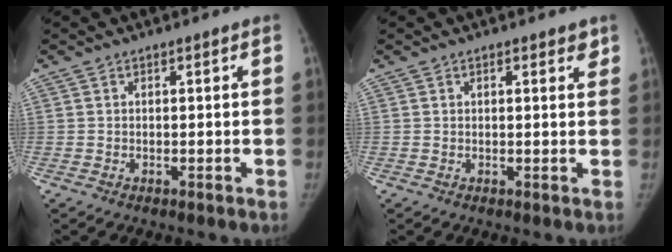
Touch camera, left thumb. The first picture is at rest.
{"total": 2.0, "force": [1.2, 0.8, 1.3], "torque": [-0.002, -0.004, 0.013]}